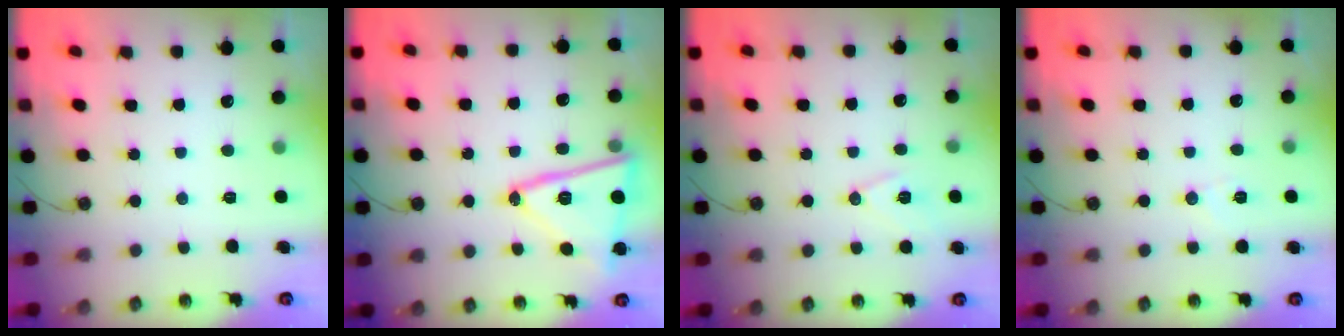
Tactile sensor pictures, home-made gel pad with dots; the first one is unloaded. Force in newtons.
{"total": 18.5, "press": 18.4, "slide": 1.1}
{"total": 9.2, "press": 8.5, "slide": 3.6}
{"total": 5.6, "press": 5.4, "slide": 1.3}